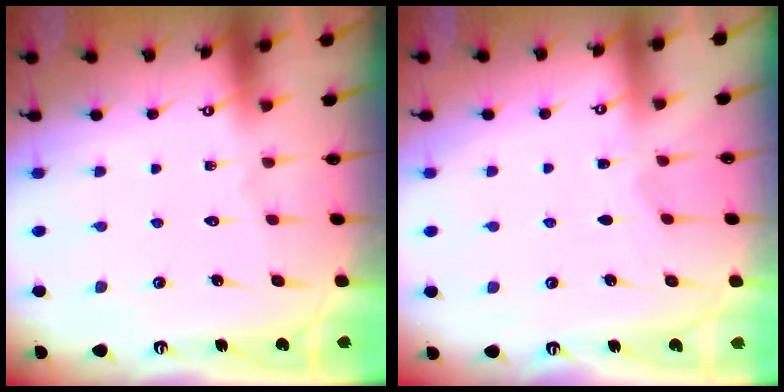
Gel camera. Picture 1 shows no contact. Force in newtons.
{"total": 2.8, "press": 2.8, "slide": 0.3}